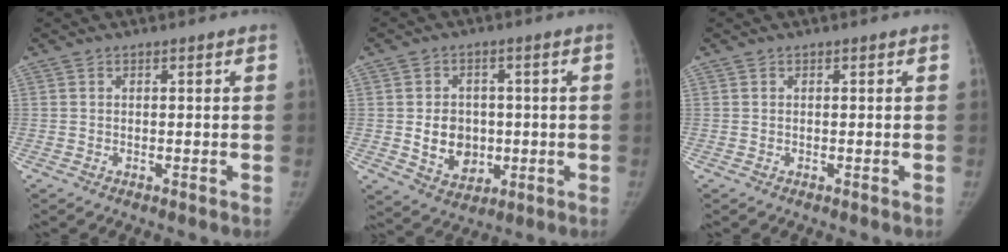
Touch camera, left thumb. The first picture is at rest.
{"total": 8.6, "force": [-0.6, 7.0, 4.9], "torque": [-0.045, -0.001, 0.004]}
{"total": 0.0}